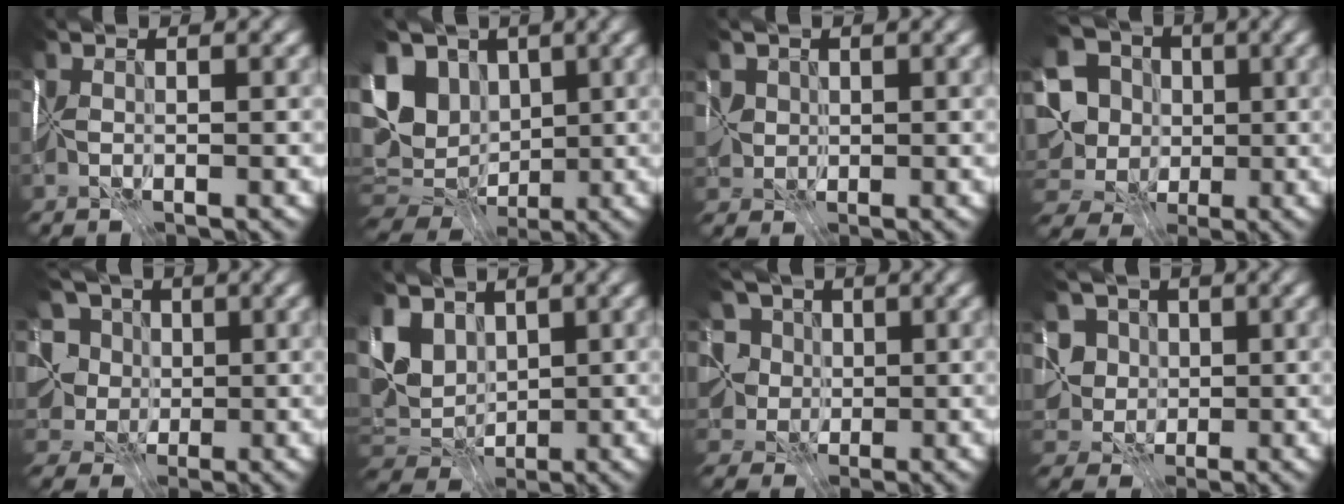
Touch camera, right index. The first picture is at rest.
{"total": 12.0, "force": [1.8, 9.0, 7.8], "torque": [-0.148, 0.012, 0.044]}
{"total": 2.6, "force": [1.1, 2.1, 1.1], "torque": [-0.022, 0.014, 0.022]}
{"total": 11.1, "force": [-0.7, 10.0, 4.8], "torque": [-0.114, 0.005, -0.017]}
{"total": 7.7, "force": [2.0, 6.4, 3.9], "torque": [-0.074, 0.016, 0.012]}
{"total": 7.0, "force": [2.5, 4.9, 4.4], "torque": [-0.082, 0.013, 0.052]}
{"total": 6.4, "force": [1.8, 5.4, 3.0], "torque": [-0.055, 0.017, 0.010]}
{"total": 5.6, "force": [1.3, 4.9, 2.5], "torque": [-0.040, 0.013, 0.003]}